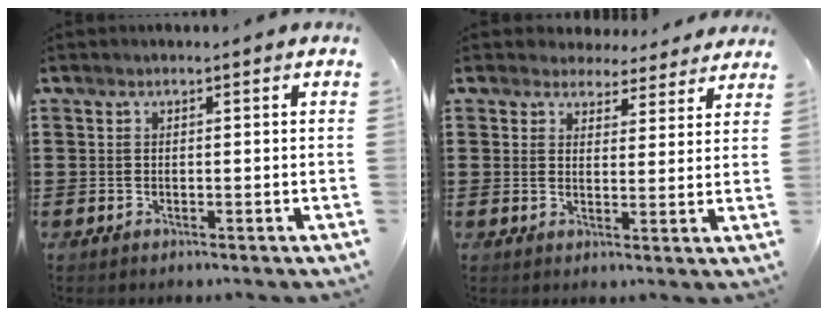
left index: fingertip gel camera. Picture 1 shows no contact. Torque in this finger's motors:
{"motor_torque": [2.14, 0.00, 0.31, -0.01]}